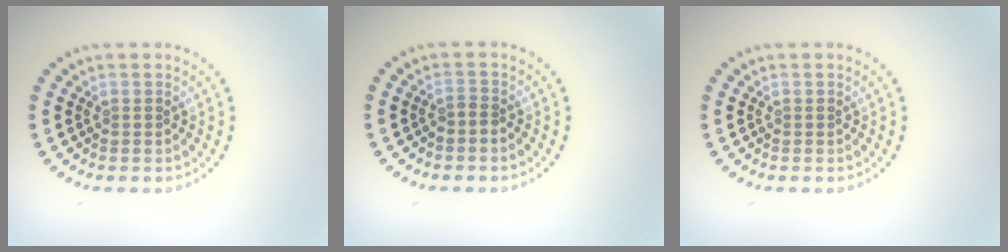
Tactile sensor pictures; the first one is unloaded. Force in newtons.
{"total": 0.7, "press": 0.4, "slide": 0.6}
{"total": 0.0}